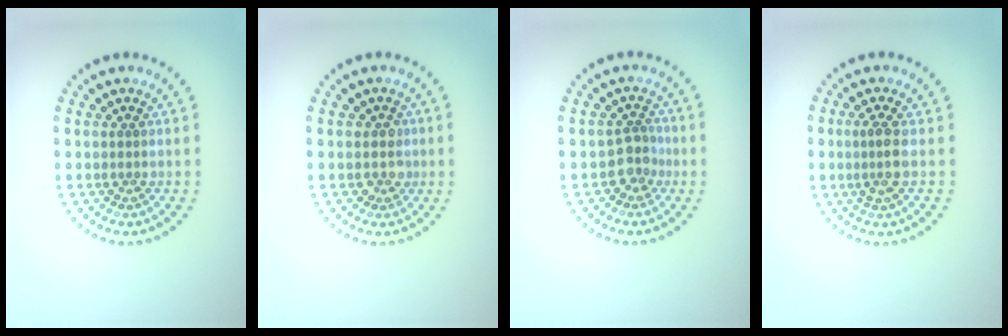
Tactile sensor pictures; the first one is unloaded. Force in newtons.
{"total": 1.7, "press": 1.4, "slide": 0.9}
{"total": 2.1, "press": 1.6, "slide": 1.4}
{"total": 2.1, "press": 1.7, "slide": 1.2}